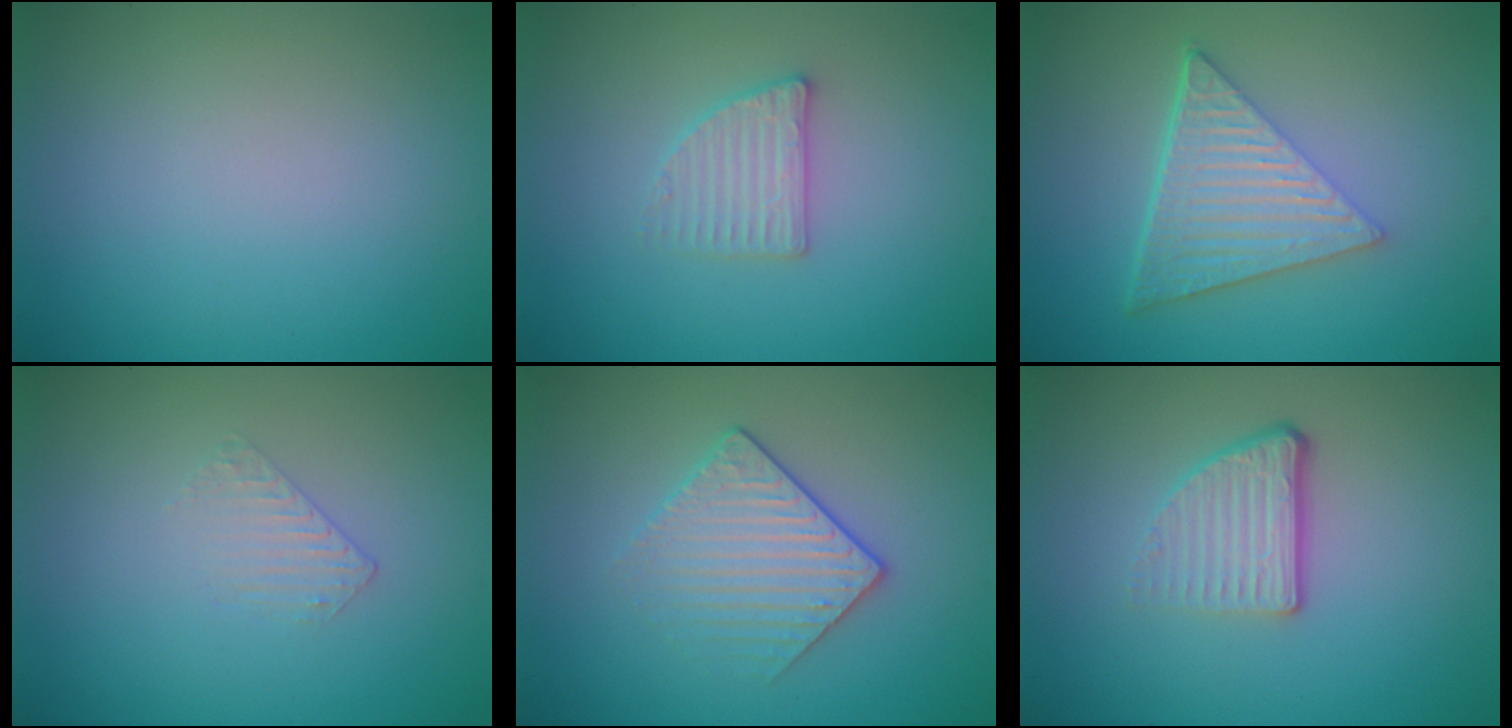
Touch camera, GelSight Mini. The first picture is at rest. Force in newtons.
{"total": 2.3, "press": 2.2, "slide": 0.5}
{"total": 6.8, "press": 4.5, "slide": 5.0}
{"total": 0.9, "press": 0.2, "slide": 0.9}
{"total": 3.1, "press": 2.9, "slide": 1.2}
{"total": 3.6, "press": 2.3, "slide": 2.8}